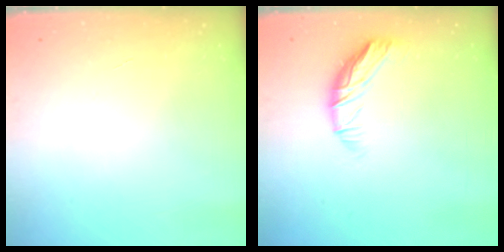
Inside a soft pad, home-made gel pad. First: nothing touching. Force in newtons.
{"total": 10.3, "press": 10.2, "slide": 1.7}